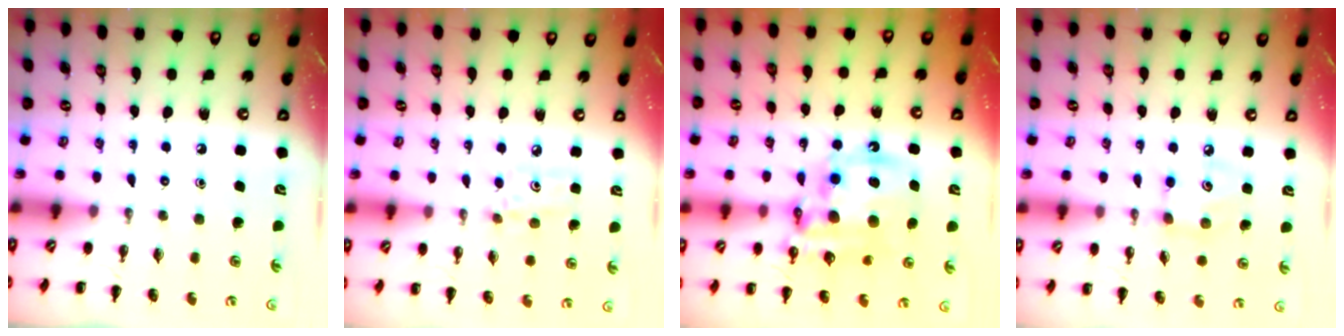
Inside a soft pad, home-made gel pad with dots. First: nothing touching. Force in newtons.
{"total": 5.3, "press": 5.0, "slide": 1.6}
{"total": 17.5, "press": 16.9, "slide": 4.2}
{"total": 4.9, "press": 4.9, "slide": 0.6}